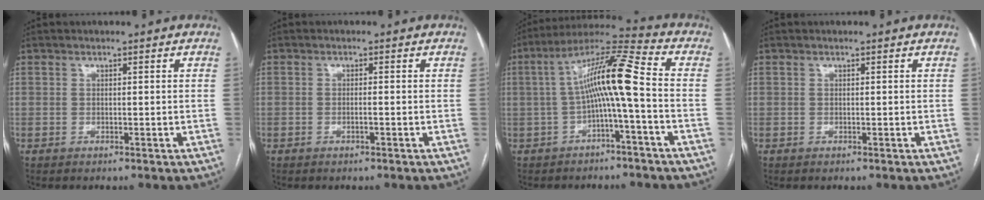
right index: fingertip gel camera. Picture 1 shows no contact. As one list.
[{"total": 0.8, "force": [-0.3, 0.0, 0.7], "torque": [-0.014, 0.001, -0.004]}, {"total": 10.9, "force": [-1.0, 0.1, 10.9], "torque": [-0.190, 0.037, -0.020]}, {"total": 0.0}]